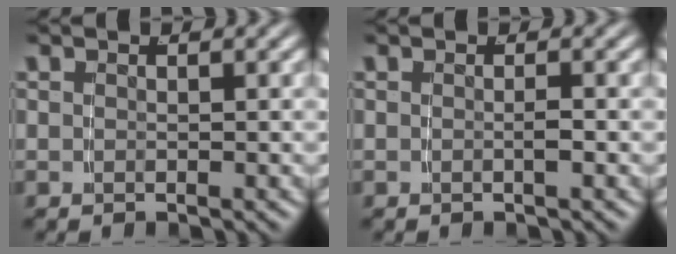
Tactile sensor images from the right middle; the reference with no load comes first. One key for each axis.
{"total": 0.6, "fx": -0.3, "fy": 0.0, "fz": 0.5, "tx": -0.008, "ty": 0.001, "tz": -0.007}